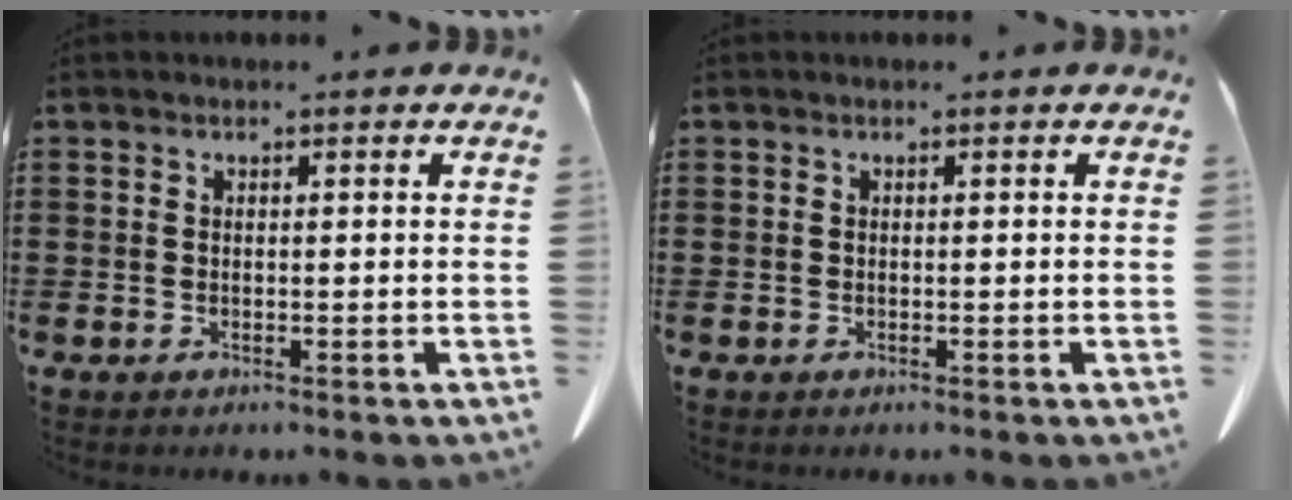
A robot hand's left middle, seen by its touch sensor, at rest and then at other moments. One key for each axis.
{"total": 0.0}